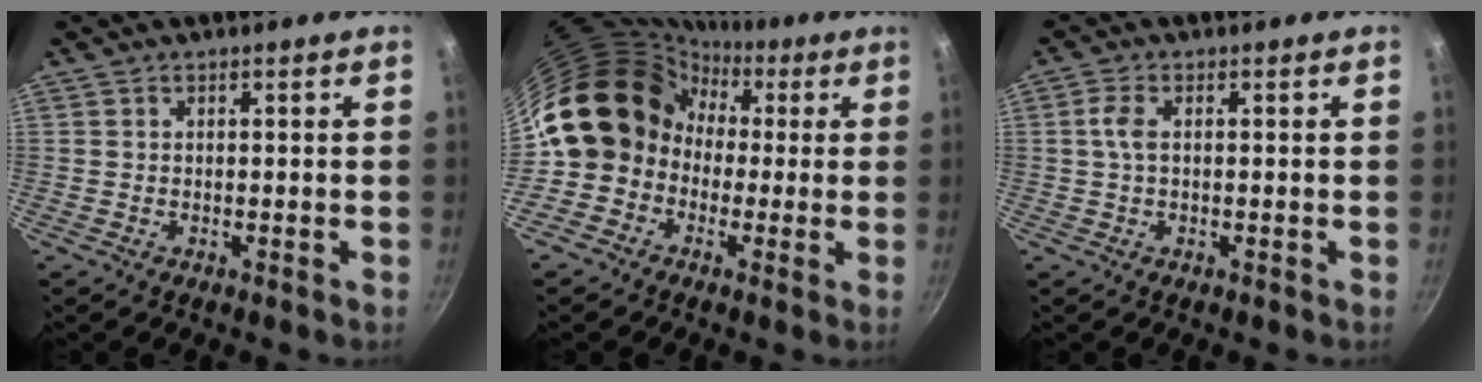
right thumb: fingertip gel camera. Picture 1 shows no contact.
{"total": 13.7, "force": [-0.6, 12.2, 6.2], "torque": [-0.057, 0.051, -0.031]}
{"total": 3.0, "force": [0.3, 1.6, 2.5], "torque": [-0.061, 0.007, 0.003]}